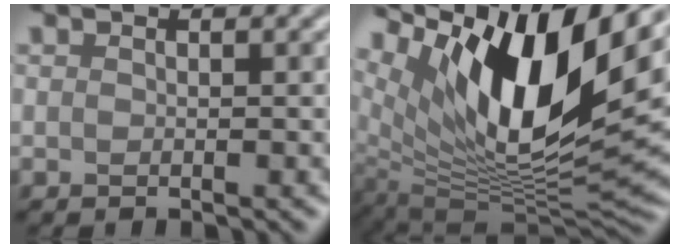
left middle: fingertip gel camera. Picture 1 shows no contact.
{"total": 14.7, "force": [6.4, 5.6, 11.9], "torque": [-0.207, -0.006, 0.116]}